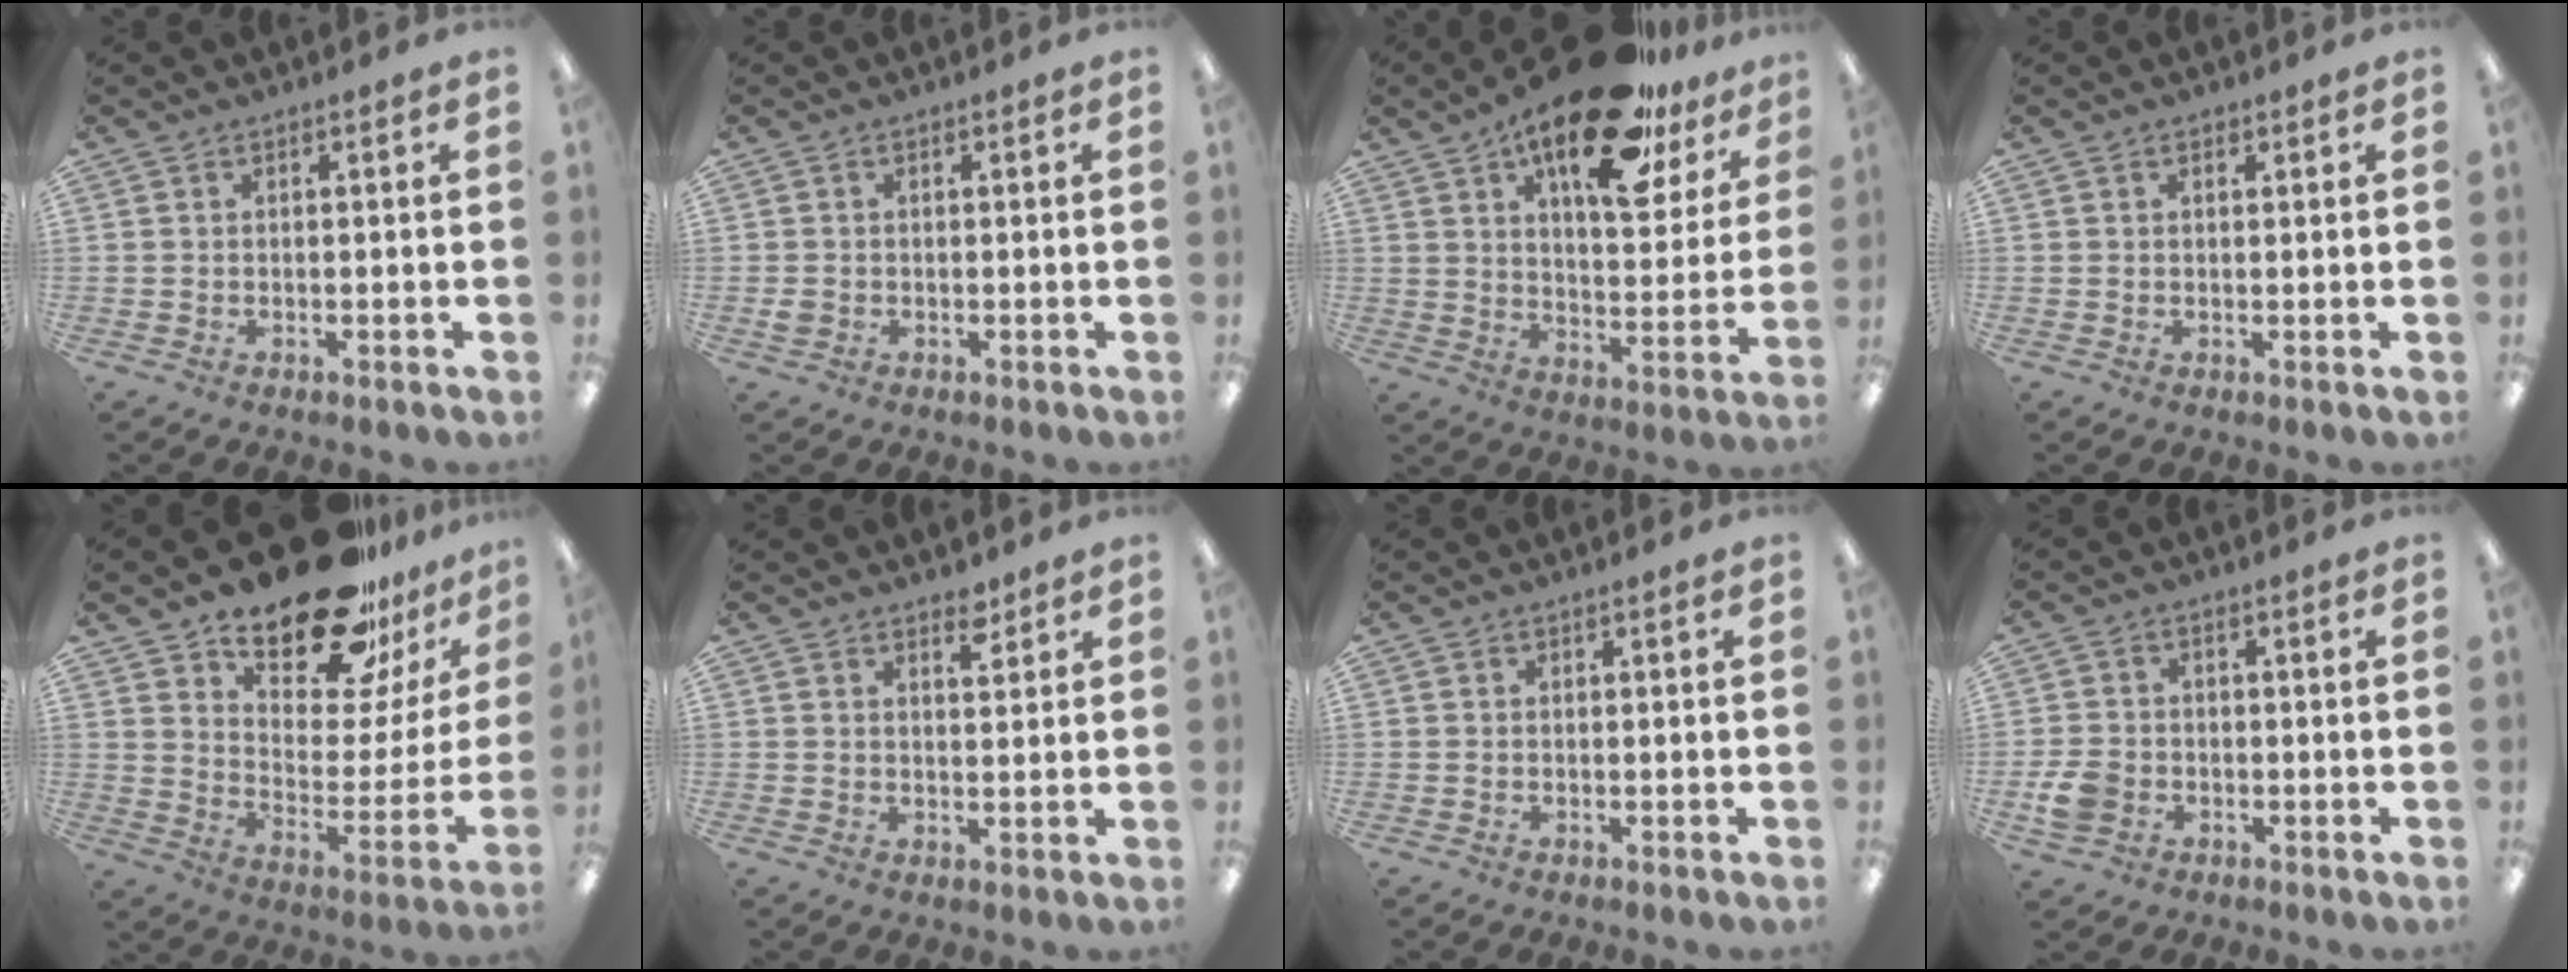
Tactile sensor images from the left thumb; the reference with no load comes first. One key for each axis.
{"total": 1.6, "fx": -0.1, "fy": 1.4, "fz": 0.7, "tx": -0.006, "ty": 0.001, "tz": -0.004}
{"total": 22.8, "fx": 15.4, "fy": 8.8, "fz": 14.4, "tx": -0.216, "ty": -0.084, "tz": 0.254}
{"total": 1.1, "fx": 0.7, "fy": 0.6, "fz": 0.7, "tx": -0.015, "ty": 0.001, "tz": 0.013}
{"total": 24.1, "fx": 18.5, "fy": 9.8, "fz": 11.9, "tx": -0.172, "ty": -0.118, "tz": 0.313}
{"total": 3.4, "fx": 2.8, "fy": 1.3, "fz": 1.3, "tx": -0.007, "ty": -0.017, "tz": 0.047}
{"total": 0.0}
{"total": 5.6, "fx": -1.9, "fy": 4.3, "fz": 2.9, "tx": -0.056, "ty": 0.006, "tz": -0.037}